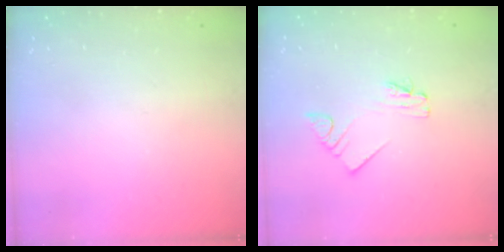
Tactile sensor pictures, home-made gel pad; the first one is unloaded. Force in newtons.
{"total": 1.9, "press": 1.9, "slide": 0.1}